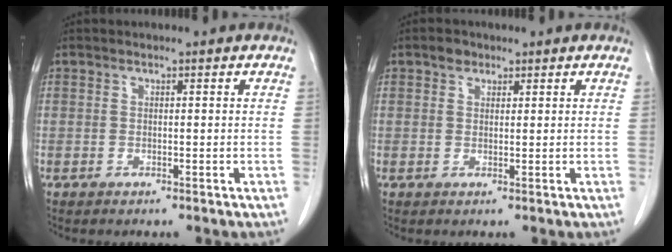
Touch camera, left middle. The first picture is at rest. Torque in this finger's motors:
{"motor_torque": [0.11, -0.02, -0.07, -0.01]}